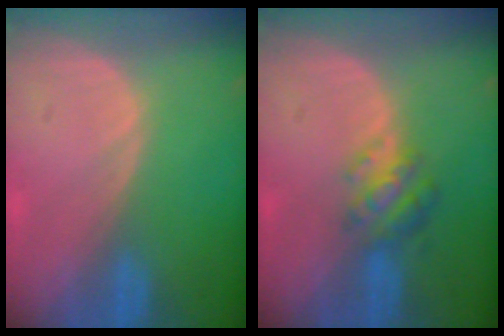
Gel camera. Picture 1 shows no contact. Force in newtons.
{"total": 4.8, "press": 4.5, "slide": 1.6}